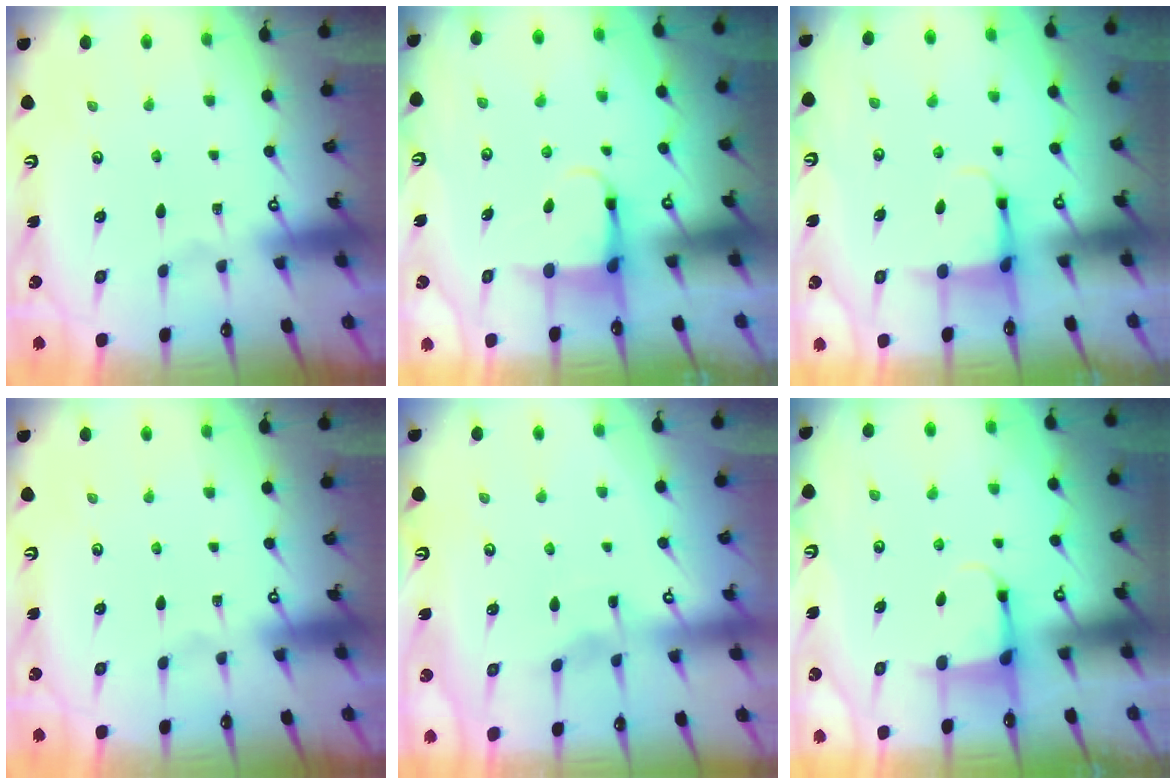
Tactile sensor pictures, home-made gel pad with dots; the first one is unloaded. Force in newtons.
{"total": 3.9, "press": 3.9, "slide": 0.4}
{"total": 3.9, "press": 3.7, "slide": 1.2}
{"total": 0.0}
{"total": 3.5, "press": 3.5, "slide": 0.5}
{"total": 4.0, "press": 3.9, "slide": 0.9}